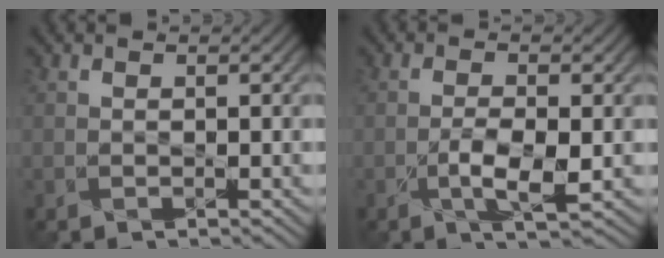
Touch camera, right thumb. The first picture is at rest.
{"total": 2.9, "force": [-1.5, 0.8, 2.3], "torque": [-0.049, 0.001, -0.025]}